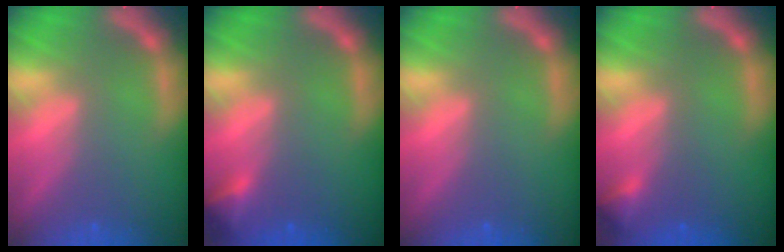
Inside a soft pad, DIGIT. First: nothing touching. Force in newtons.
{"total": 1.9}
{"total": 0.0}
{"total": 1.4}